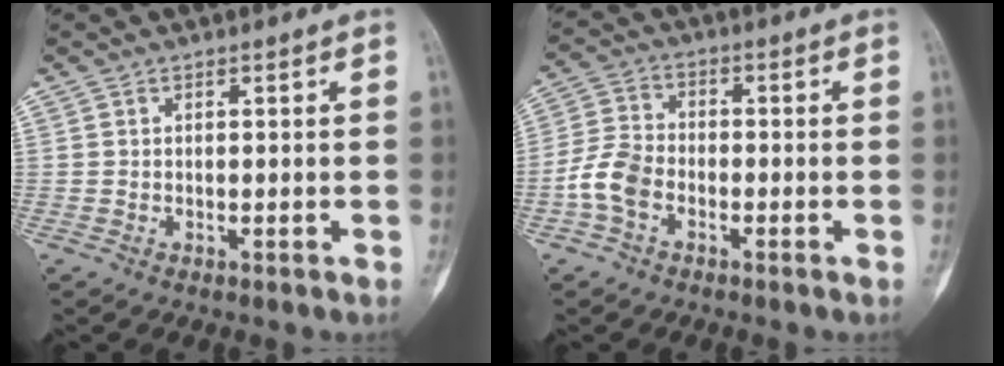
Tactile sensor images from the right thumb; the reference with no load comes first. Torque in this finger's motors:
{"motor_torque": [0.28, 0.25, 0.07, -0.12, 0.08]}